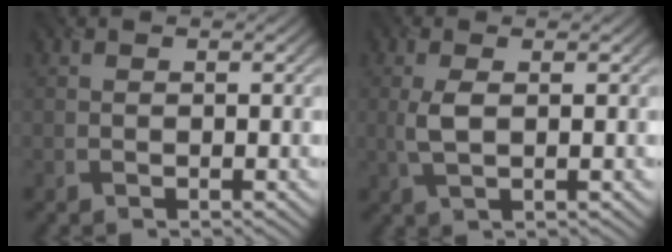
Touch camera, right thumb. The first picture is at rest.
{"total": 2.8, "force": [0.2, 0.8, 2.7], "torque": [-0.069, 0.000, 0.005]}